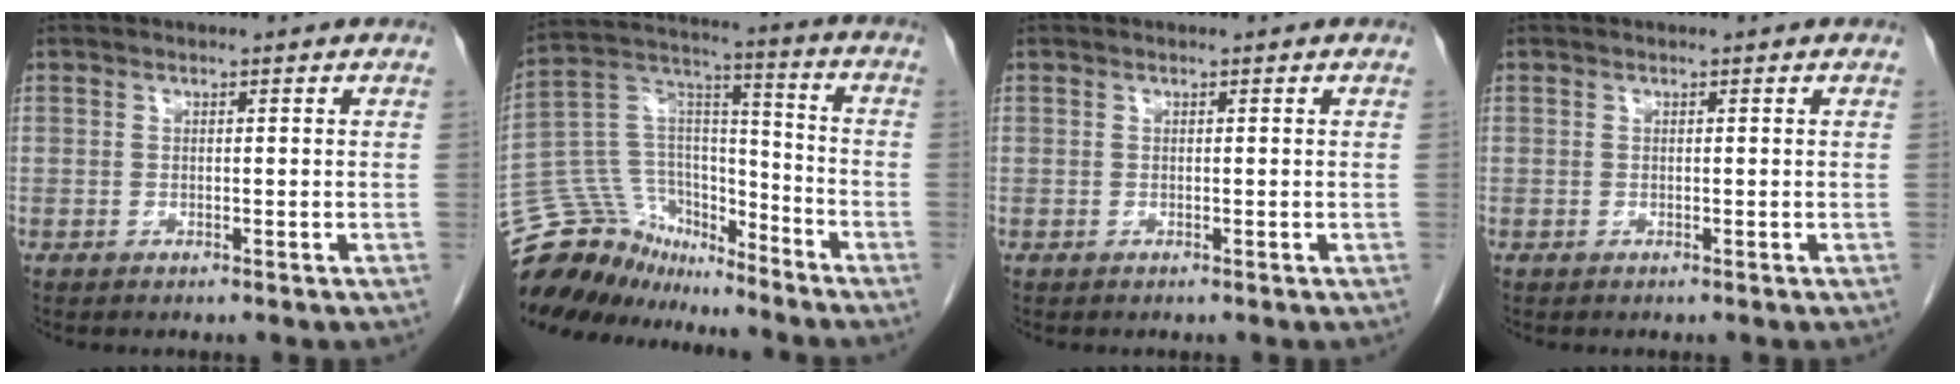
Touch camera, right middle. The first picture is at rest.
{"total": 17.1, "force": [-15.8, 5.8, 3.3], "torque": [-0.068, 0.056, -0.280]}
{"total": 0.0}
{"total": 0.0}